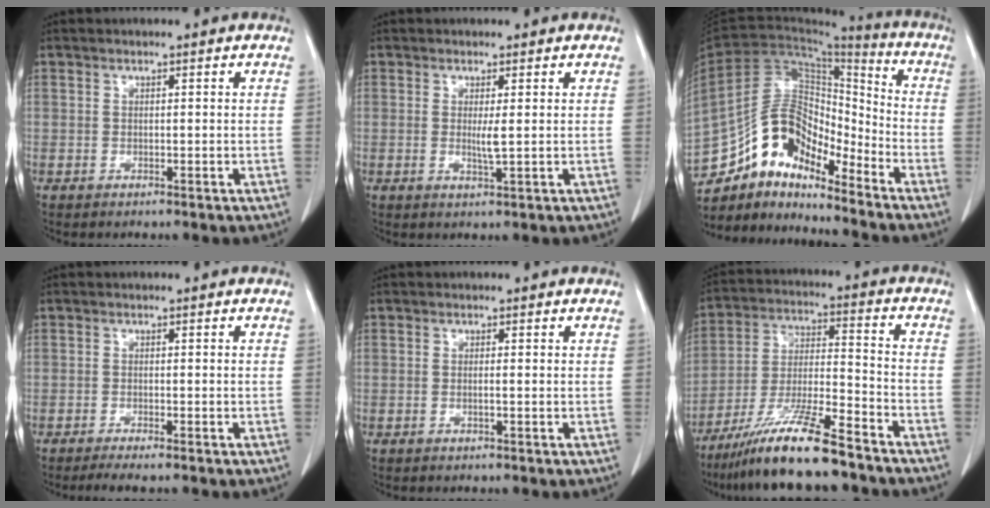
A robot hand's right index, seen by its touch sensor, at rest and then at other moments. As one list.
[{"total": 2.0, "force": [0.2, 0.1, 2.0], "torque": [-0.041, -0.004, 0.006]}, {"total": 14.1, "force": [-11.3, 5.6, 6.3], "torque": [-0.115, 0.053, -0.208]}, {"total": 4.0, "force": [-3.3, 0.0, 2.2], "torque": [-0.028, -0.007, -0.048]}, {"total": 0.7, "force": [-0.2, 0.0, 0.7], "torque": [-0.014, 0.001, -0.001]}, {"total": 14.7, "force": [-11.3, 0.7, 9.3], "torque": [-0.178, -0.020, -0.203]}]